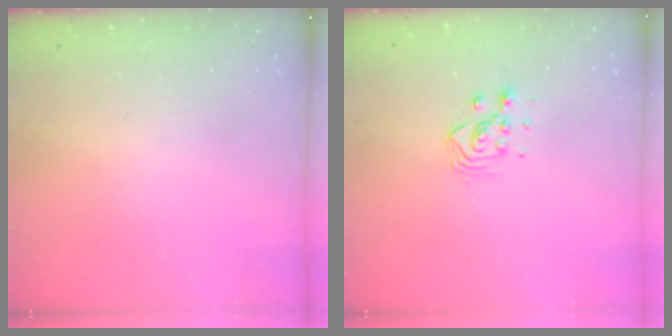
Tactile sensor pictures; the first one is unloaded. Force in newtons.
{"total": 4.3, "press": 4.2, "slide": 0.3}